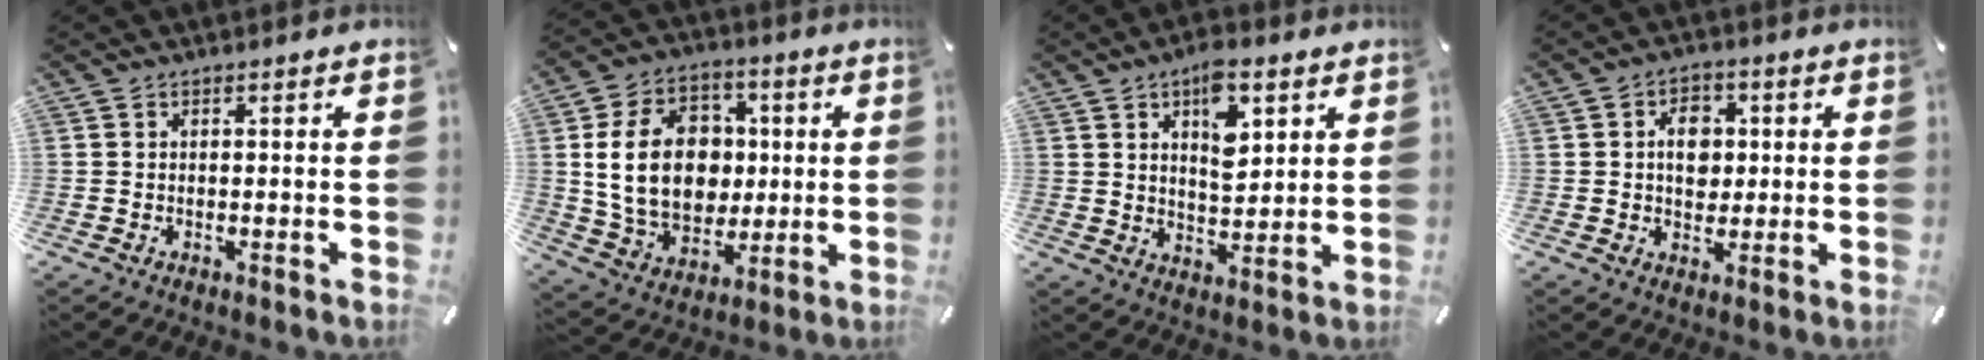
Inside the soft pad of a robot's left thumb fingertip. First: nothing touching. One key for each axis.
{"total": 18.5, "fx": 1.4, "fy": 14.3, "fz": 11.7, "tx": -0.227, "ty": 0.007, "tz": 0.027}
{"total": 9.9, "fx": 4.9, "fy": 5.2, "fz": 6.9, "tx": -0.090, "ty": -0.022, "tz": 0.079}
{"total": 7.0, "fx": 0.7, "fy": 5.4, "fz": 4.3, "tx": -0.060, "ty": 0.002, "tz": 0.007}